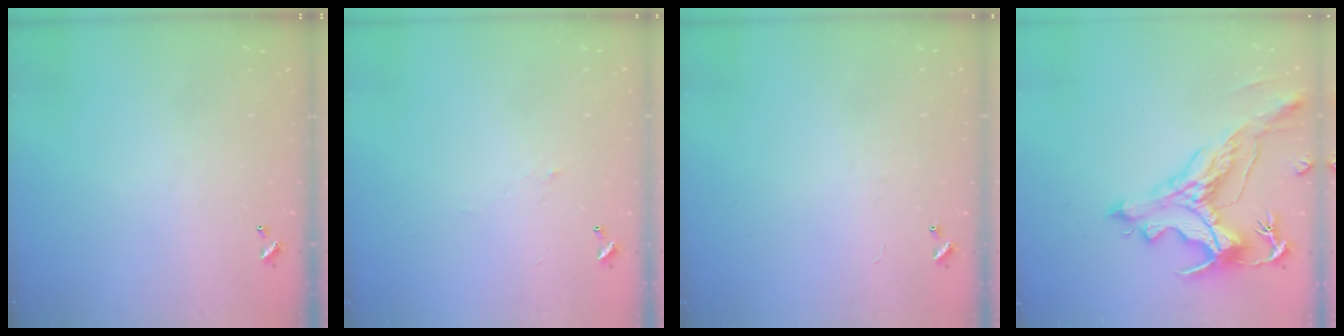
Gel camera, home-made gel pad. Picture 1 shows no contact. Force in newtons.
{"total": 0.8, "press": 0.6, "slide": 0.6}
{"total": 2.4, "press": 2.4, "slide": 0.3}
{"total": 2.9, "press": 2.6, "slide": 1.5}